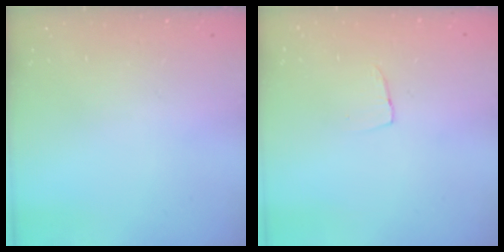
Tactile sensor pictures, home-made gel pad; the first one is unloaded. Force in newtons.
{"total": 2.9, "press": 2.9, "slide": 0.1}